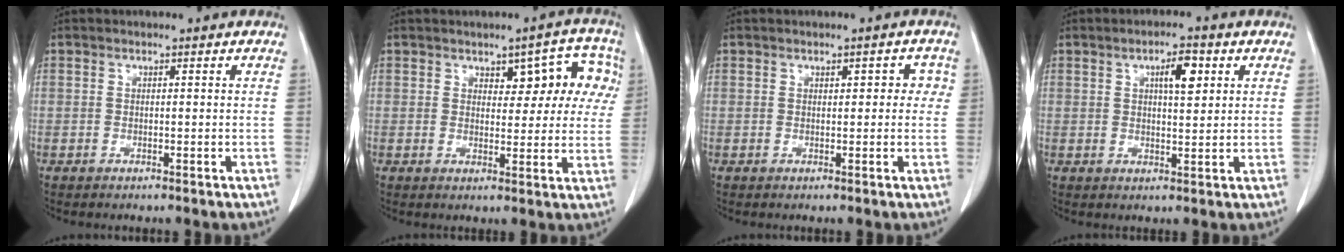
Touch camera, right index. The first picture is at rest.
{"total": 7.4, "force": [2.8, 3.6, 5.9], "torque": [-0.051, 0.026, 0.033]}
{"total": 2.9, "force": [0.7, 1.5, 2.4], "torque": [-0.023, 0.017, 0.007]}
{"total": 4.8, "force": [1.9, 1.3, 4.2], "torque": [-0.070, 0.004, 0.030]}